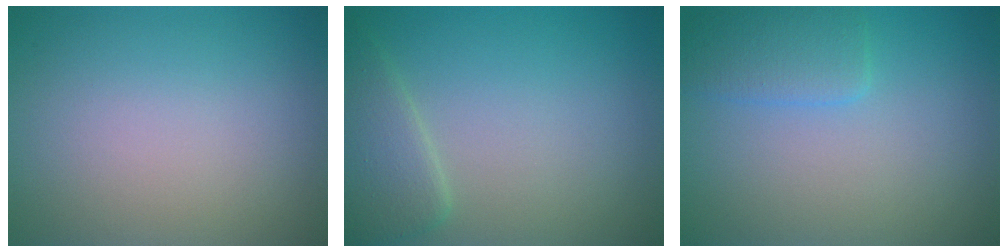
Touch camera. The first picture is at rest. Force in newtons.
{"total": 3.0, "press": 2.9, "slide": 0.2}
{"total": 2.4, "press": 2.4, "slide": 0.1}